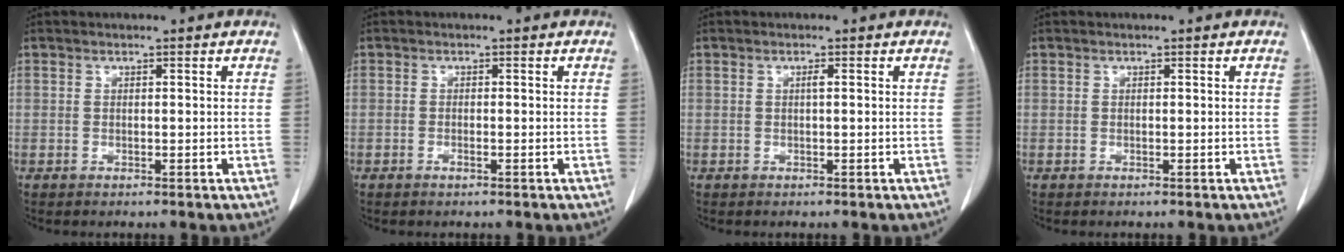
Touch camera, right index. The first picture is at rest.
{"total": 0.6, "force": [-0.3, 0.1, 0.5], "torque": [-0.007, 0.002, -0.002]}
{"total": 0.6, "force": [0.1, 0.0, 0.6], "torque": [-0.013, 0.001, 0.003]}
{"total": 0.0}